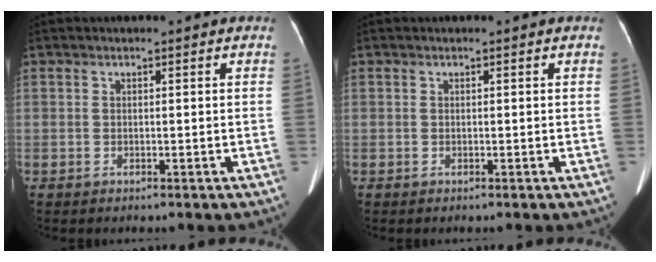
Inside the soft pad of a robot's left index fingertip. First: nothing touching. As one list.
[{"total": 0.0}]